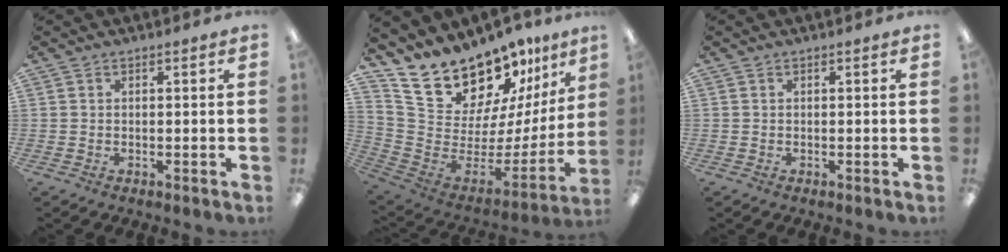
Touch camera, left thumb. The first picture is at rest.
{"total": 21.2, "force": [17.9, 8.8, 7.2], "torque": [-0.120, -0.151, 0.334]}
{"total": 0.0}